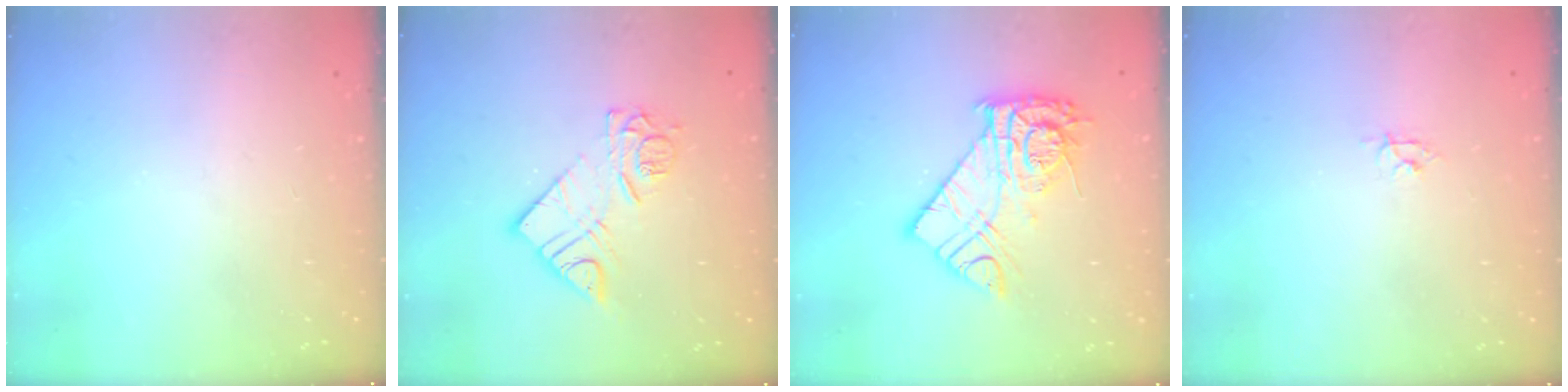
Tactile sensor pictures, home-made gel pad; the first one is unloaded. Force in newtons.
{"total": 10.5, "press": 10.5, "slide": 0.8}
{"total": 13.4, "press": 13.3, "slide": 1.4}
{"total": 3.6, "press": 3.6, "slide": 0.5}